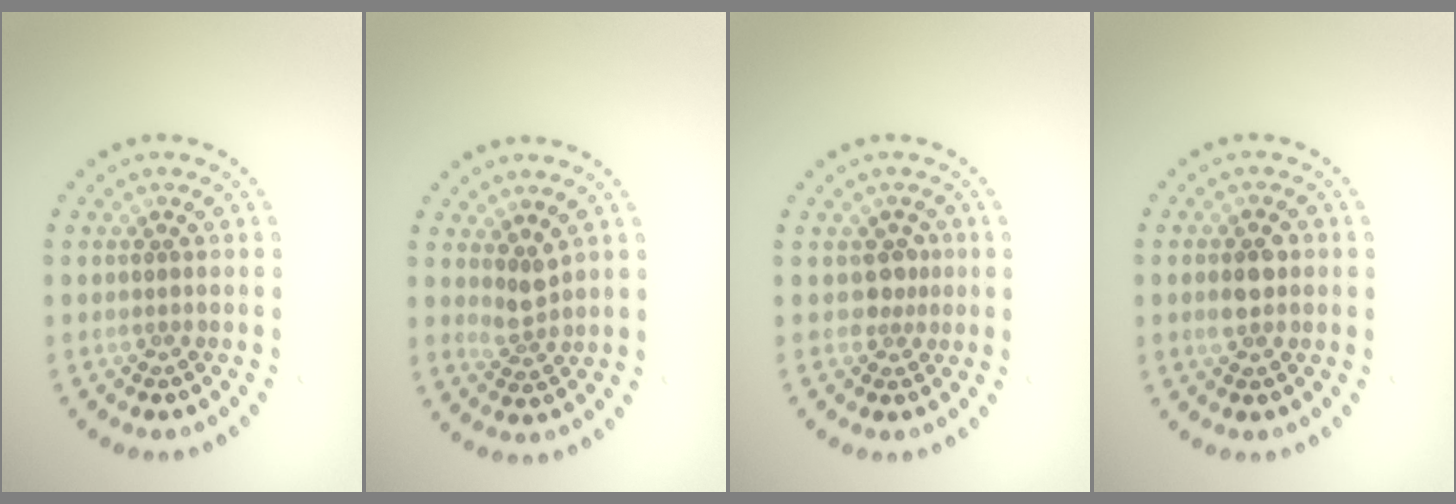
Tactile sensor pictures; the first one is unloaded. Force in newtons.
{"total": 1.8, "press": 1.4, "slide": 1.2}
{"total": 1.4, "press": 1.0, "slide": 1.0}
{"total": 2.6, "press": 2.6, "slide": 0.1}